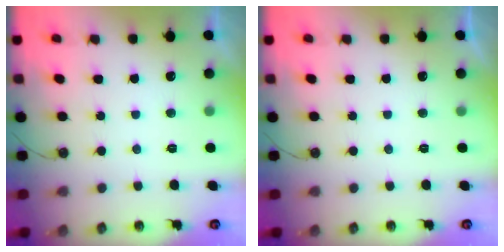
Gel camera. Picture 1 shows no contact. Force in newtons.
{"total": 0.0}